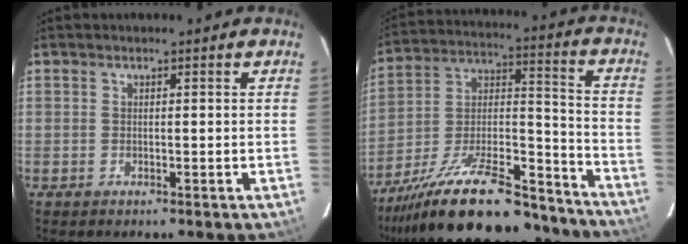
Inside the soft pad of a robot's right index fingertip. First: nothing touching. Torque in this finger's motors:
{"motor_torque": [1.12, -1.01, 1.05, 0.21]}